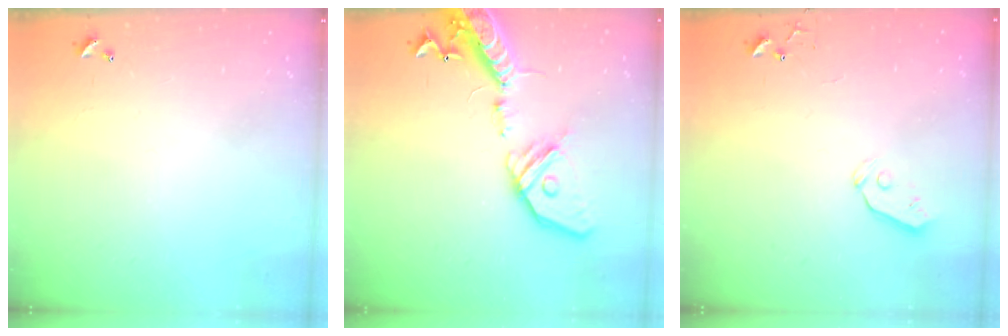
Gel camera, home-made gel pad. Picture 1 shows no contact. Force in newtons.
{"total": 19.7, "press": 19.4, "slide": 3.9}
{"total": 4.0, "press": 3.9, "slide": 0.8}